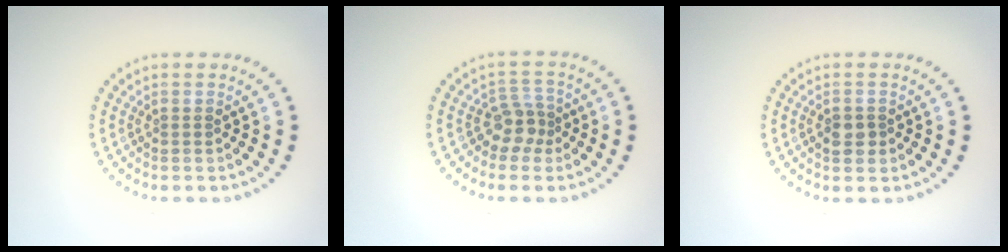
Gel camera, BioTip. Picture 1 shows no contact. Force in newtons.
{"total": 2.4, "press": 1.9, "slide": 1.6}
{"total": 1.6, "press": 1.6, "slide": 0.3}